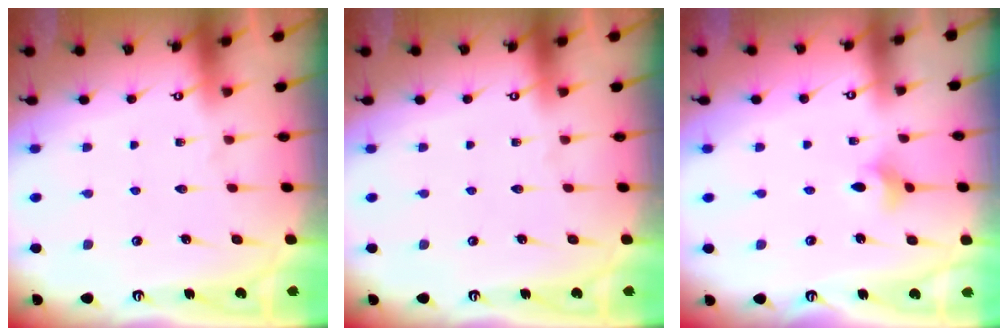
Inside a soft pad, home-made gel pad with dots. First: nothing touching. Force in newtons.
{"total": 0.0}
{"total": 3.9, "press": 3.7, "slide": 1.0}